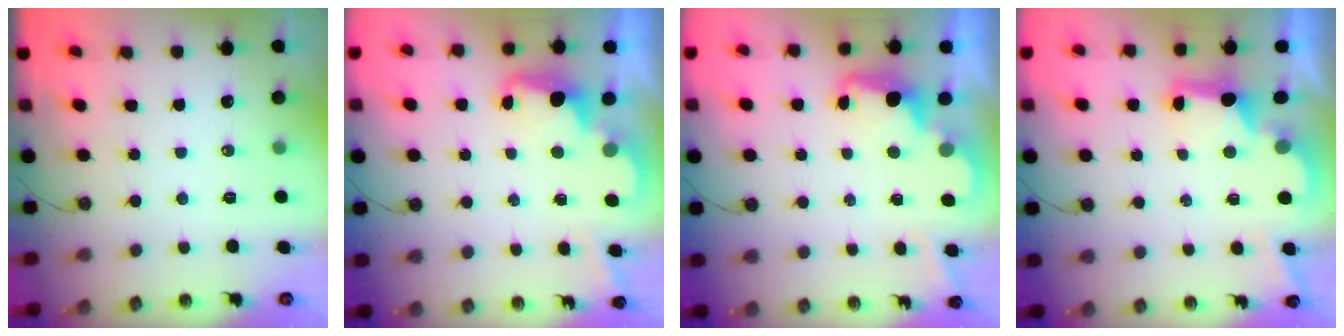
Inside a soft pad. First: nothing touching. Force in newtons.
{"total": 2.3, "press": 2.2, "slide": 0.5}
{"total": 2.3, "press": 2.3, "slide": 0.5}
{"total": 2.9, "press": 2.7, "slide": 0.9}